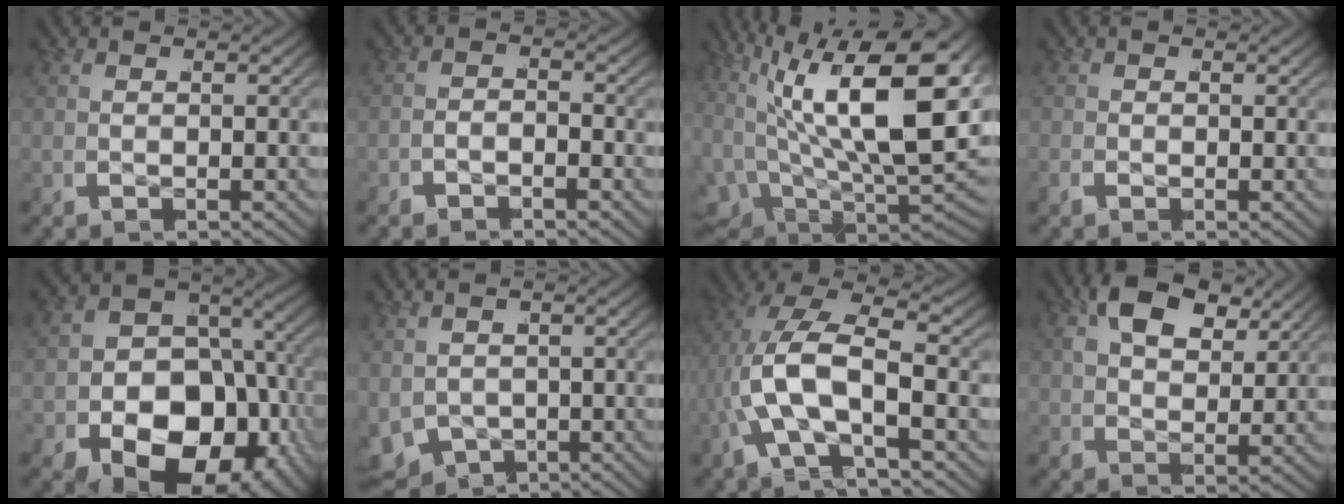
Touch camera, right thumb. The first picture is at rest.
{"total": 1.4, "force": [-1.3, -0.1, -0.4], "torque": [0.008, 0.001, -0.030]}
{"total": 18.0, "force": [3.1, 8.9, 15.3], "torque": [-0.277, -0.047, 0.079]}
{"total": 0.0}
{"total": 16.6, "force": [-3.3, 11.5, 11.6], "torque": [-0.216, -0.062, -0.029]}
{"total": 7.0, "force": [-2.4, 5.8, 3.2], "torque": [-0.081, -0.040, -0.021]}
{"total": 8.1, "force": [-0.1, 4.7, 6.6], "torque": [-0.180, -0.014, -0.003]}
{"total": 4.7, "force": [3.0, 2.0, 3.0], "torque": [-0.052, 0.007, 0.051]}